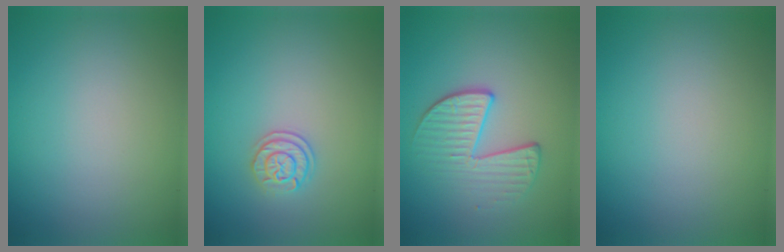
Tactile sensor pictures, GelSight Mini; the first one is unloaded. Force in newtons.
{"total": 1.9, "press": 1.8, "slide": 0.5}
{"total": 3.5, "press": 2.8, "slide": 2.1}
{"total": 0.0}